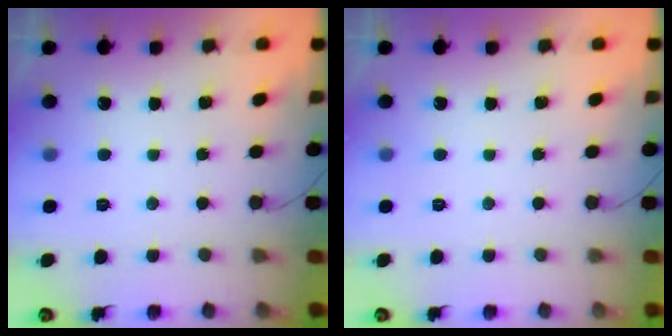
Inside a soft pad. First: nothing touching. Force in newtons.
{"total": 0.0}